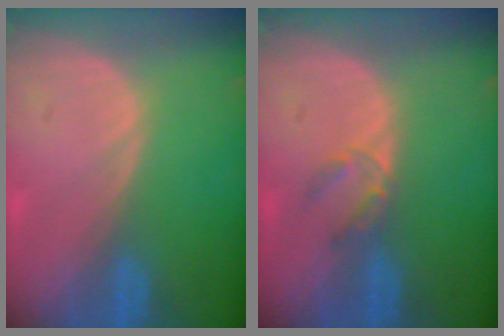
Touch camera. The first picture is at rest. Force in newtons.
{"total": 2.7, "press": 2.5, "slide": 1.0}